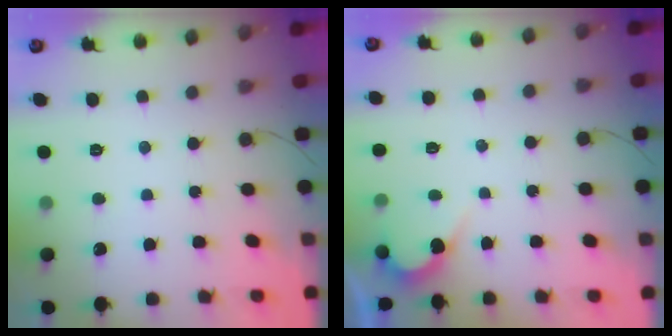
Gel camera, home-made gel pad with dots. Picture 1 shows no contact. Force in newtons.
{"total": 2.7, "press": 2.7, "slide": 0.2}